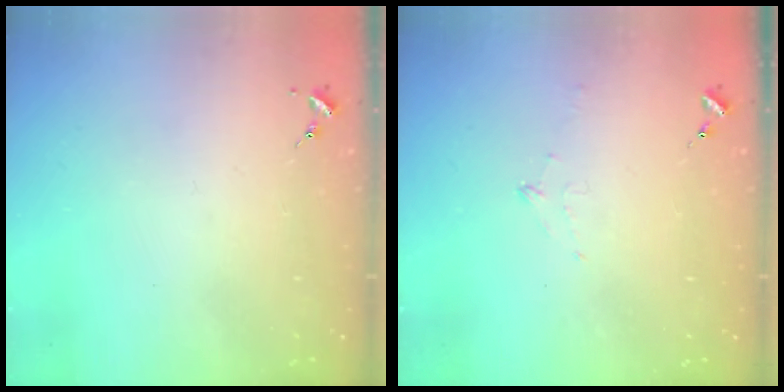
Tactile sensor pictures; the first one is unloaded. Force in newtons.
{"total": 6.7, "press": 6.7, "slide": 0.7}